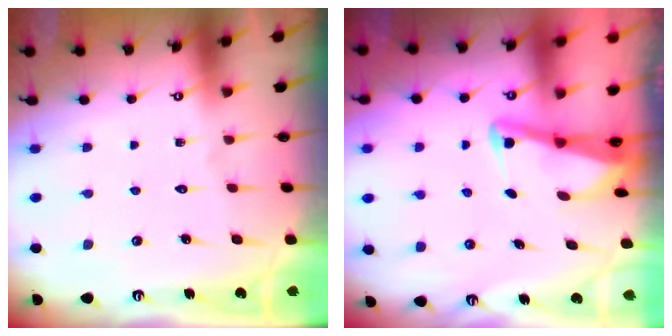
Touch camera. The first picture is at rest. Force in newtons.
{"total": 3.2, "press": 3.2, "slide": 0.4}